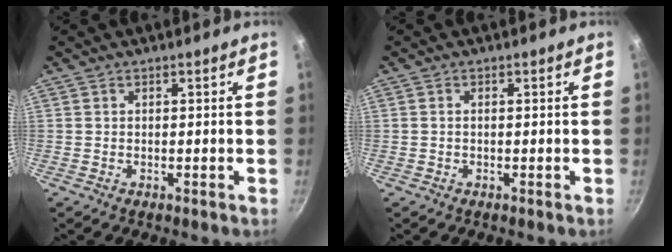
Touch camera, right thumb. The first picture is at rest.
{"total": 0.6, "force": [0.0, 0.3, 0.5], "torque": [-0.011, 0.004, -0.001]}